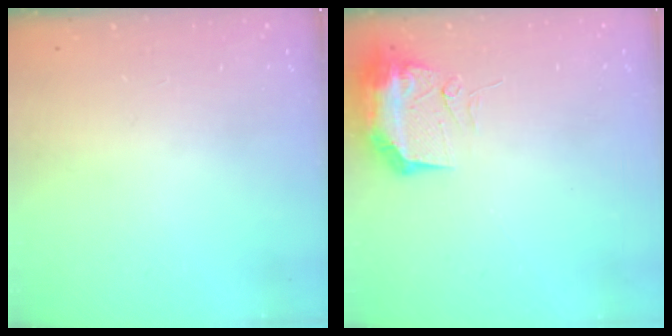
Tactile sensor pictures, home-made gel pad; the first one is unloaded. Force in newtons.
{"total": 16.8, "press": 12.6, "slide": 11.1}